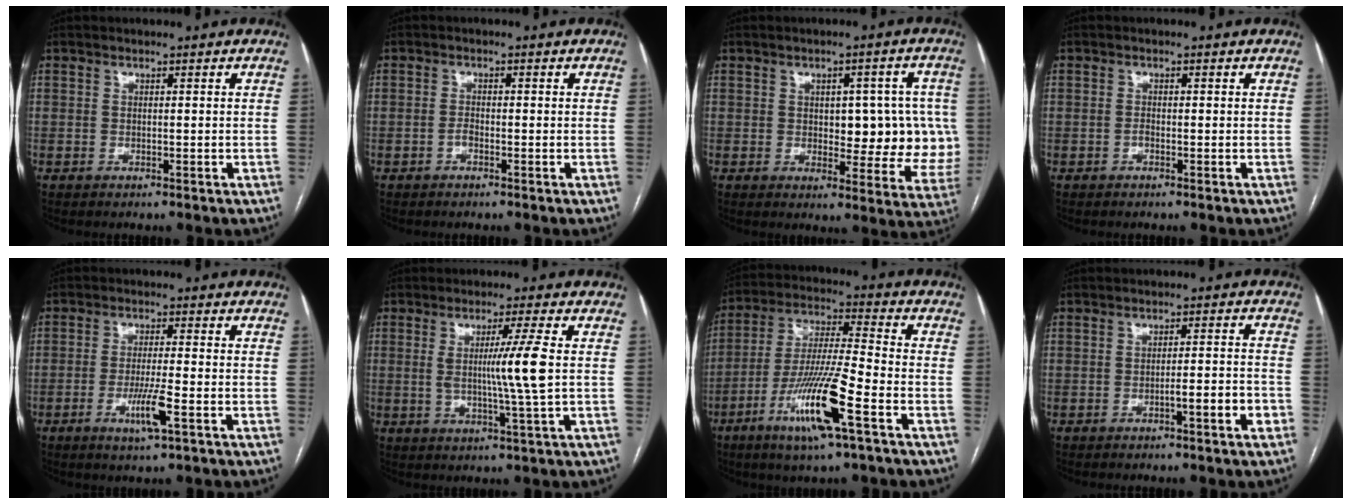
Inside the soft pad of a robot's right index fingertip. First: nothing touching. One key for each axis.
{"total": 1.0, "fx": -0.6, "fy": 0.4, "fz": 0.7, "tx": -0.010, "ty": 0.003, "tz": -0.013}
{"total": 11.1, "fx": 0.7, "fy": 5.4, "fz": 9.7, "tx": -0.097, "ty": 0.013, "tz": 0.017}
{"total": 0.6, "fx": -0.4, "fy": 0.2, "fz": 0.4, "tx": -0.005, "ty": 0.003, "tz": -0.009}
{"total": 5.5, "fx": -2.3, "fy": 0.0, "fz": 5.0, "tx": -0.096, "ty": -0.011, "tz": -0.042}
{"total": 7.2, "fx": 0.6, "fy": -1.6, "fz": 7.0, "tx": -0.122, "ty": -0.007, "tz": 0.015}
{"total": 14.6, "fx": -6.7, "fy": 0.5, "fz": 12.9, "tx": -0.258, "ty": -0.017, "tz": -0.124}
{"total": 4.4, "fx": -2.2, "fy": 0.2, "fz": 3.9, "tx": -0.049, "ty": 0.004, "tz": -0.033}